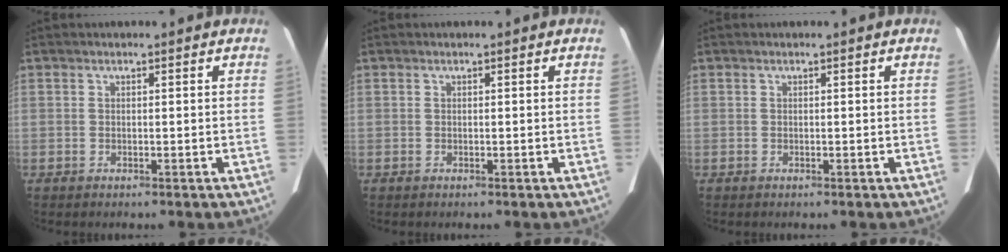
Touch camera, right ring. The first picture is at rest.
{"total": 0.0}
{"total": 0.0}